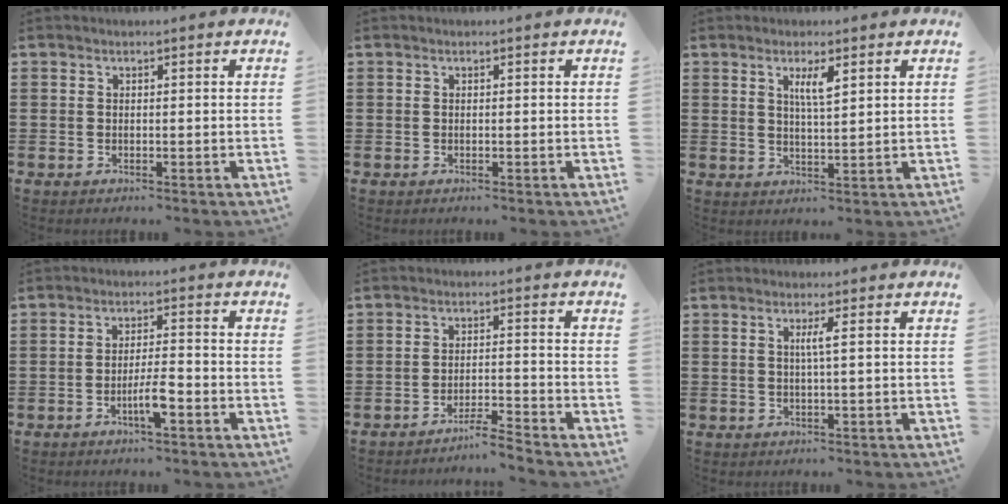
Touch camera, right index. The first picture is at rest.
{"total": 0.0}
{"total": 3.5, "force": [1.7, 0.7, 3.0], "torque": [-0.063, 0.004, 0.026]}
{"total": 4.7, "force": [-2.2, 0.8, 4.1], "torque": [-0.082, -0.002, -0.043]}
{"total": 3.8, "force": [-3.6, -0.5, 1.0], "torque": [-0.020, -0.003, -0.073]}
{"total": 2.1, "force": [0.4, -0.3, 2.1], "torque": [-0.040, -0.003, 0.002]}